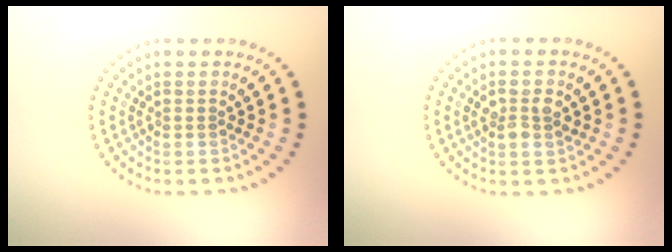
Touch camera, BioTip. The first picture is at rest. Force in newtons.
{"total": 2.0, "press": 1.9, "slide": 0.4}